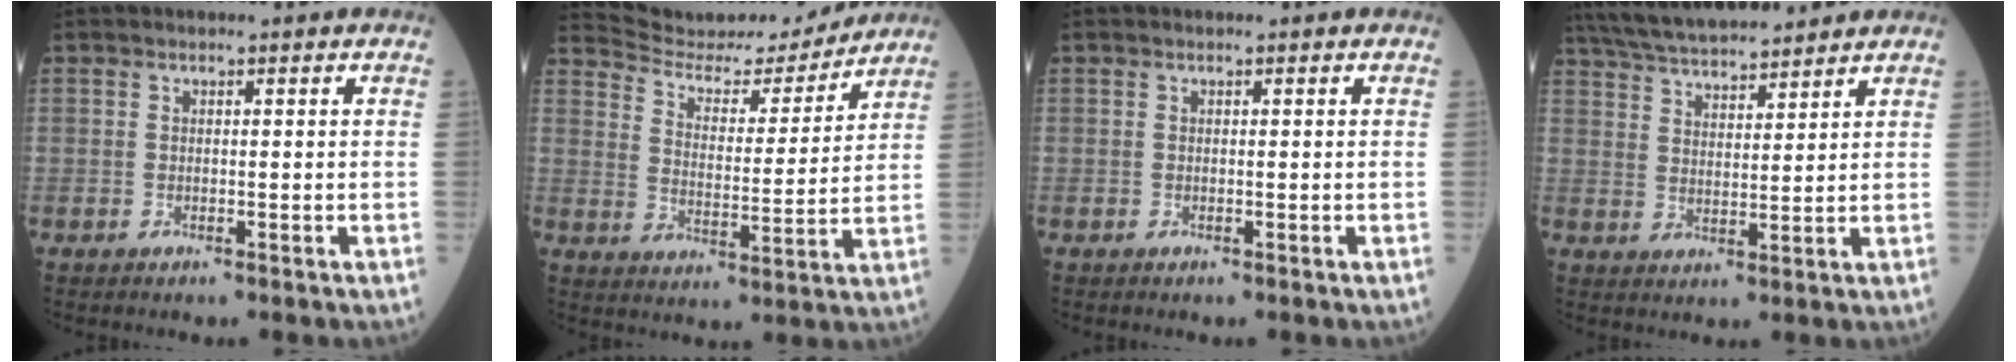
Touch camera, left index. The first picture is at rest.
{"total": 13.8, "force": [13.5, 1.7, 2.3], "torque": [-0.045, -0.006, 0.204]}
{"total": 0.0}
{"total": 12.9, "force": [11.7, 1.9, 5.0], "torque": [-0.098, 0.029, 0.201]}